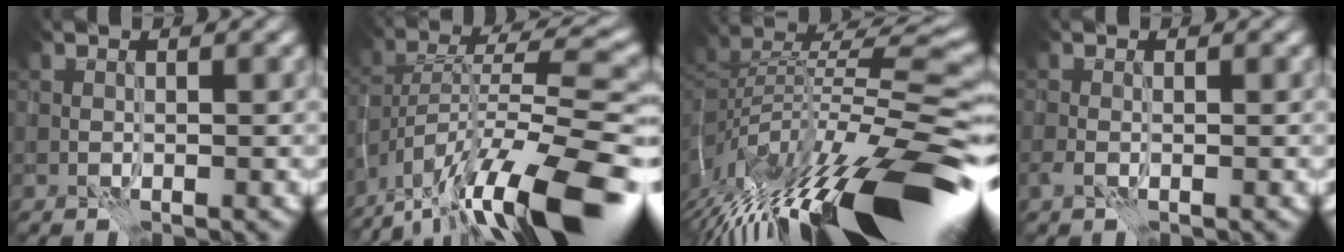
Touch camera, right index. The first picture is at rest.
{"total": 14.8, "force": [-9.6, 4.3, 10.4], "torque": [-0.181, 0.015, -0.159]}
{"total": 14.7, "force": [-6.7, 4.0, 12.5], "torque": [-0.209, 0.015, -0.114]}
{"total": 0.8, "force": [-0.3, 0.3, 0.6], "torque": [-0.013, -0.001, -0.006]}